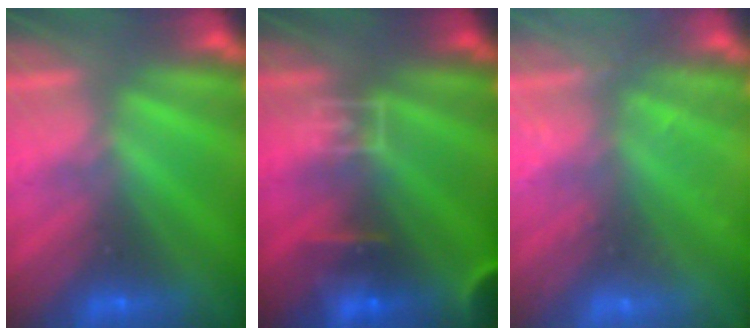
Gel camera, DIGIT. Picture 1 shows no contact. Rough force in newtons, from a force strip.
{"total": 7.3}
{"total": 2.6}